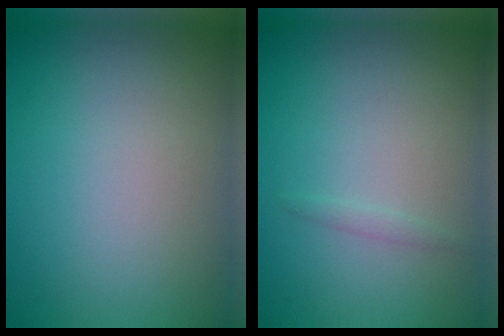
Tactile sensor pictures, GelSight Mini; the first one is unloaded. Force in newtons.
{"total": 0.5, "press": 0.5, "slide": 0.0}